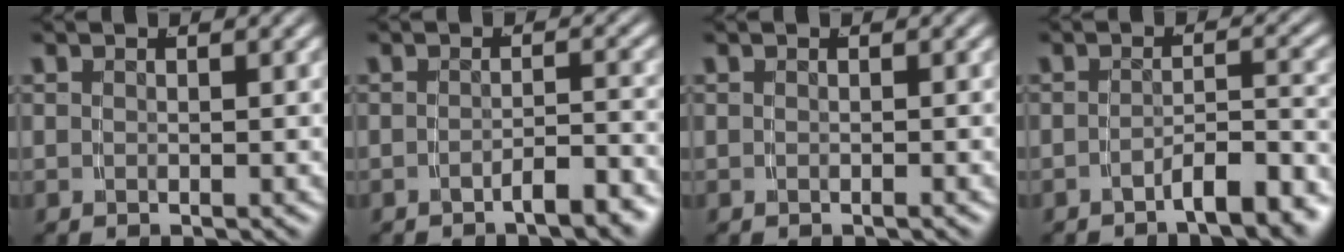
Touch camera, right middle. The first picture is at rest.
{"total": 2.8, "force": [-2.5, -0.1, 1.2], "torque": [-0.009, 0.005, -0.044]}
{"total": 0.0}
{"total": 4.3, "force": [-3.6, 0.3, 2.3], "torque": [-0.021, -0.001, -0.057]}